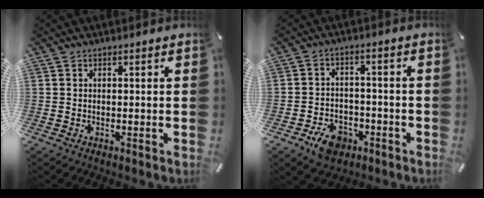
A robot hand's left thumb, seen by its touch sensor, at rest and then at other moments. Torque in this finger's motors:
{"motor_torque": [0.00, 0.18, 0.00, -0.05, 0.04]}